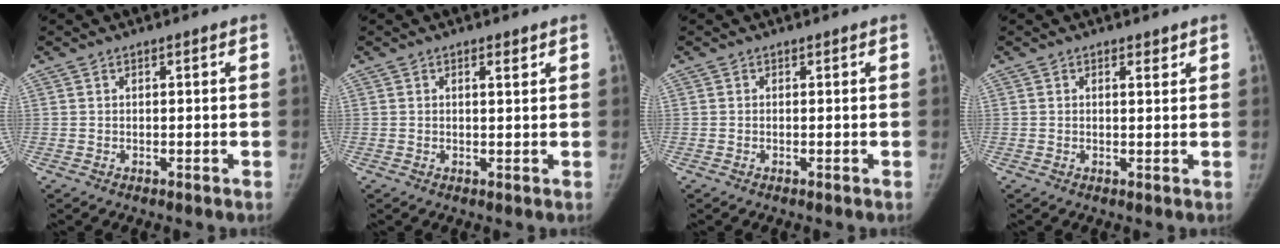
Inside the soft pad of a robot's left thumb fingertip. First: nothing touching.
{"total": 1.8, "force": [1.0, 0.4, 1.4], "torque": [-0.018, -0.004, 0.016]}
{"total": 0.0}
{"total": 1.6, "force": [1.0, 0.5, 1.1], "torque": [-0.010, -0.005, 0.016]}